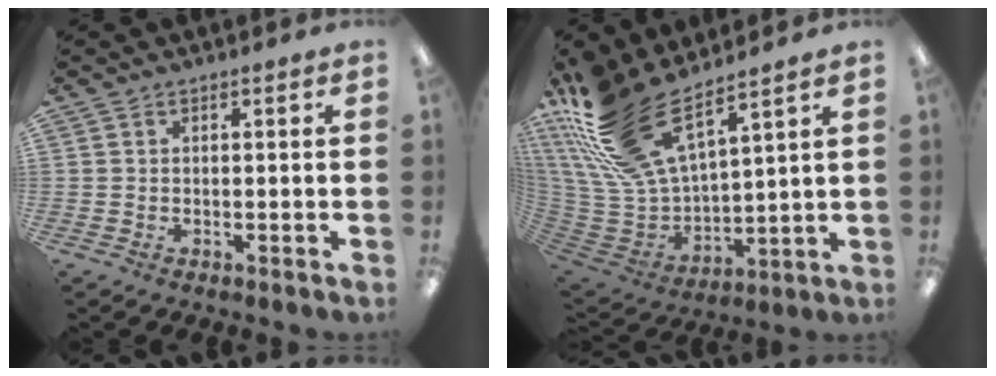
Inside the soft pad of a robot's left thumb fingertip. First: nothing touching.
{"total": 21.1, "force": [15.2, 7.9, 12.3], "torque": [-0.276, -0.100, 0.273]}